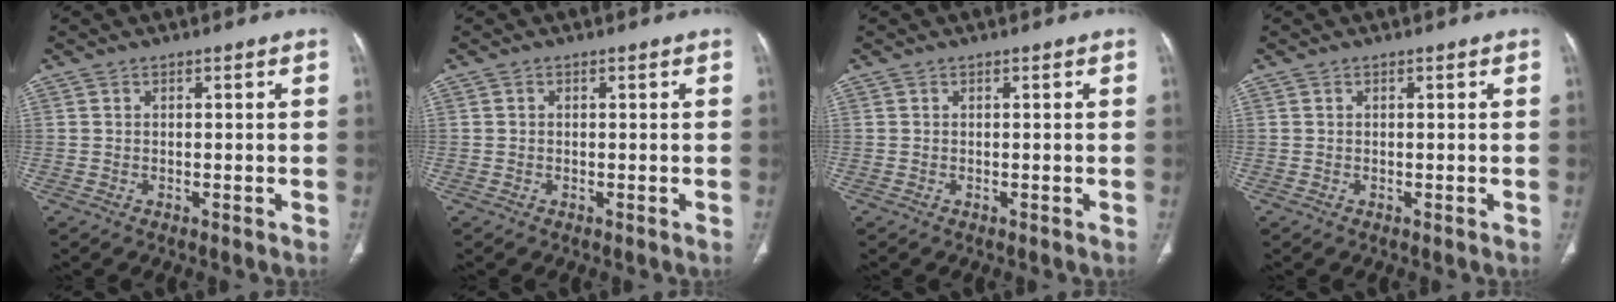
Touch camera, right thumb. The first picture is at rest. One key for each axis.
{"total": 0.0}
{"total": 0.0}
{"total": 0.0}